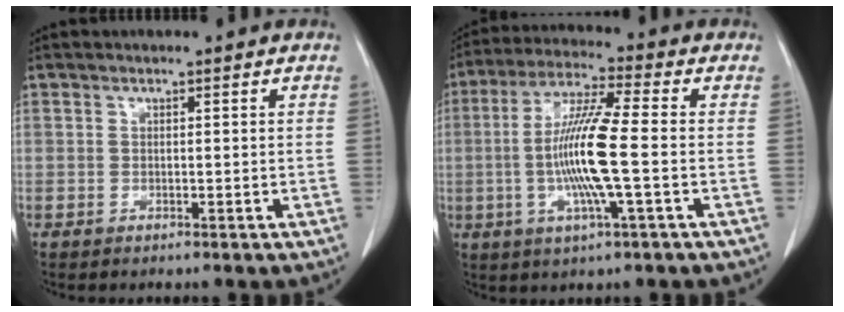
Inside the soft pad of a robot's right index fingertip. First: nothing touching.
{"total": 11.9, "force": [-1.6, 0.2, 11.8], "torque": [-0.235, -0.001, -0.038]}